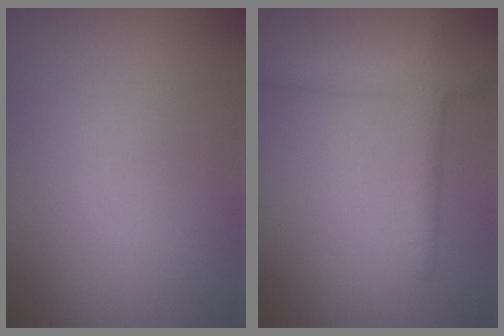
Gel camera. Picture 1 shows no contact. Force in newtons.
{"total": 3.2, "press": 3.1, "slide": 0.2}